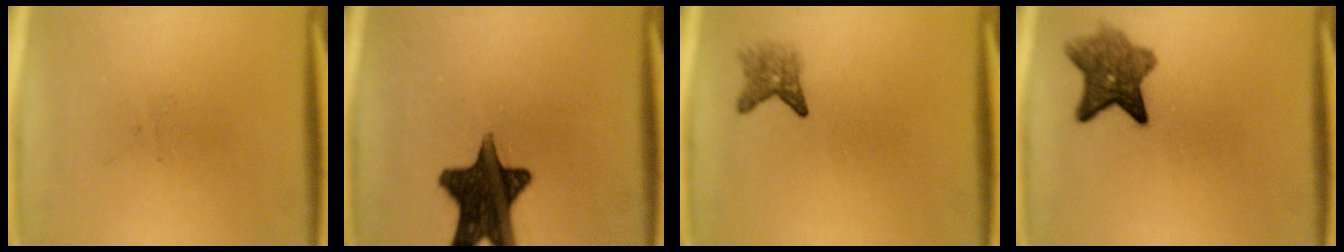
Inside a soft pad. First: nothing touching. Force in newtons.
{"total": 15.3}
{"total": 2.4}
{"total": 6.8}